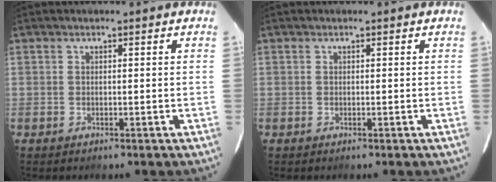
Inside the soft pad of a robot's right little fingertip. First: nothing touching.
{"total": 0.0}